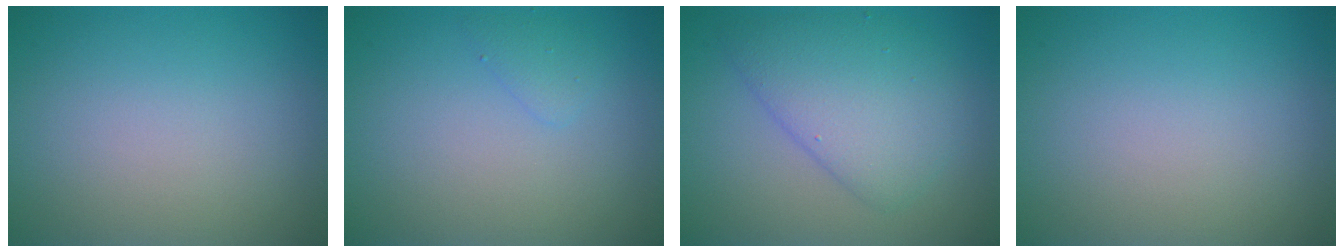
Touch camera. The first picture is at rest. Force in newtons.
{"total": 1.0, "press": 1.0, "slide": 0.1}
{"total": 5.0, "press": 5.0, "slide": 0.3}
{"total": 0.0}